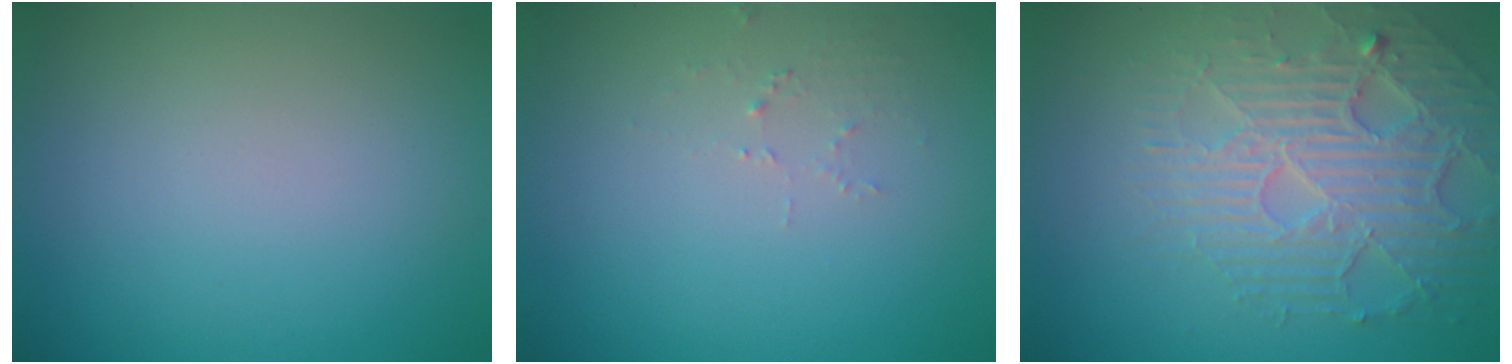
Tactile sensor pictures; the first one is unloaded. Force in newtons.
{"total": 1.1, "press": 1.1, "slide": 0.1}
{"total": 5.8, "press": 4.6, "slide": 3.5}